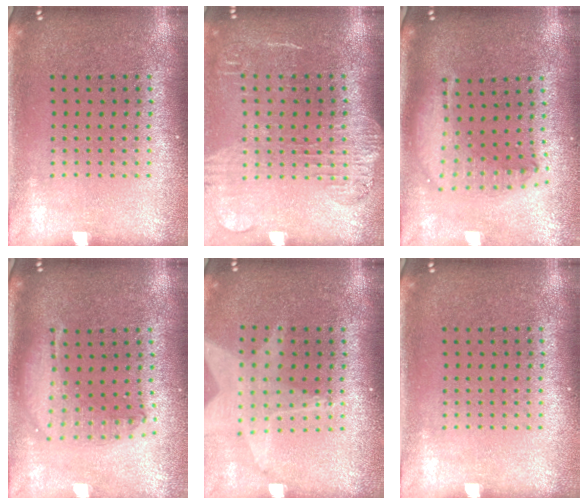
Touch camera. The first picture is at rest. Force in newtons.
{"total": 1.8, "press": 1.5, "slide": 1.0}
{"total": 2.1, "press": 1.6, "slide": 1.3}
{"total": 1.8, "press": 1.6, "slide": 1.0}
{"total": 1.4, "press": 1.4, "slide": 0.3}
{"total": 0.0}